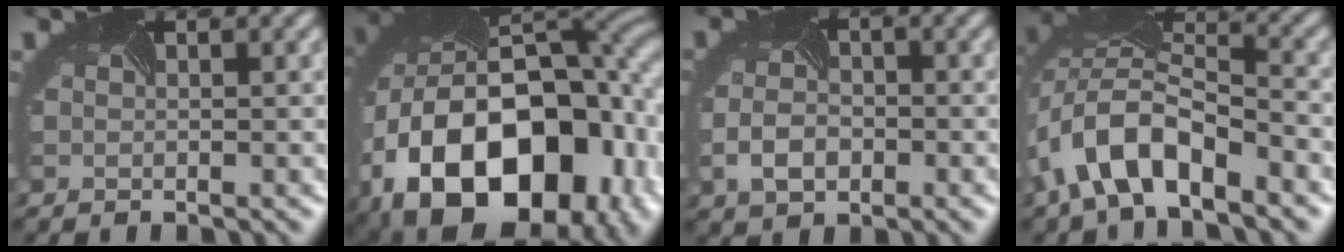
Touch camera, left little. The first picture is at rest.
{"total": 20.6, "force": [-5.2, 14.1, 14.1], "torque": [-0.272, -0.028, -0.074]}
{"total": 2.7, "force": [-1.0, 2.0, 1.4], "torque": [-0.041, -0.004, -0.024]}
{"total": 8.2, "force": [-4.7, 3.8, 5.5], "torque": [-0.110, 0.014, -0.096]}